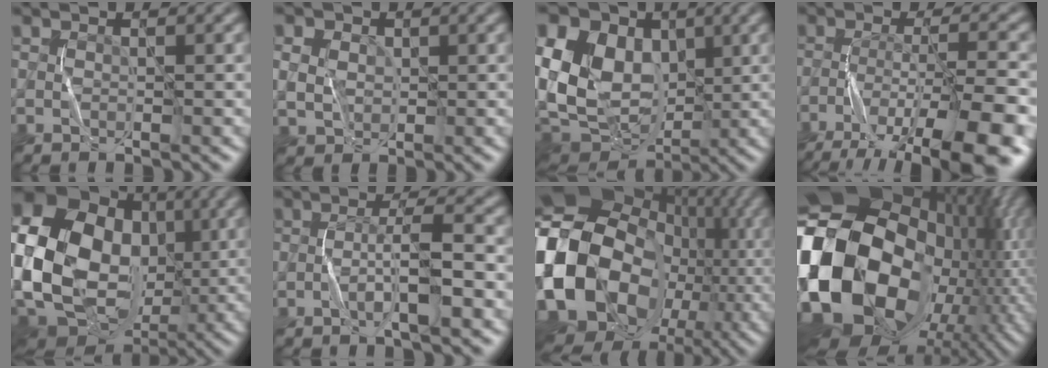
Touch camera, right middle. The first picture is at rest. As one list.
[{"total": 4.6, "force": [1.5, 3.7, 2.3], "torque": [-0.049, 0.024, 0.008]}, {"total": 17.4, "force": [2.4, 13.4, 10.8], "torque": [-0.234, 0.039, 0.028]}, {"total": 10.4, "force": [-6.5, 2.1, 7.8], "torque": [-0.126, -0.015, -0.100]}, {"total": 21.7, "force": [0.7, 17.6, 12.7], "torque": [-0.267, 0.011, -0.016]}, {"total": 3.1, "force": [-1.5, 0.2, 2.7], "torque": [-0.048, 0.010, -0.033]}, {"total": 20.7, "force": [-2.7, 16.5, 12.2], "torque": [-0.255, 0.005, -0.051]}, {"total": 21.3, "force": [-3.2, 15.3, 14.5], "torque": [-0.299, -0.006, -0.047]}]